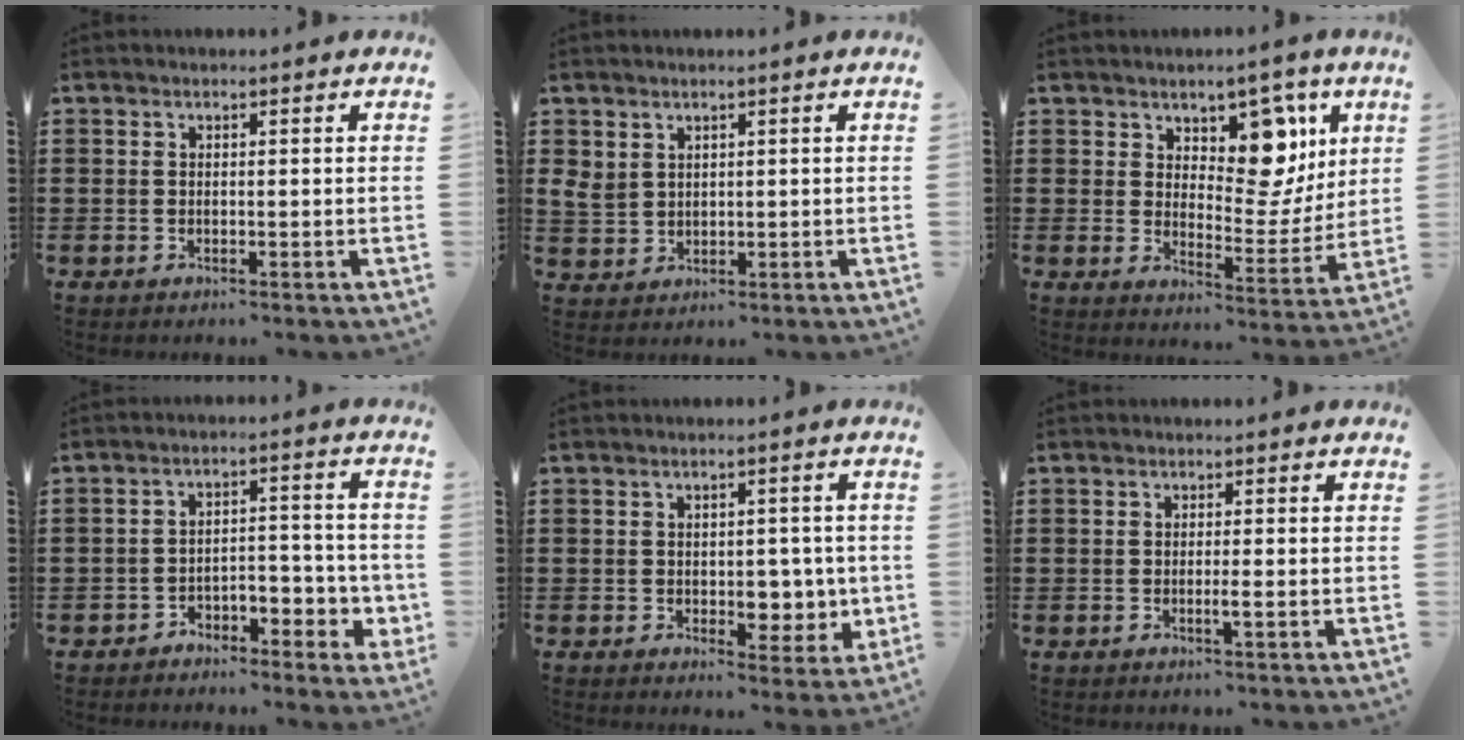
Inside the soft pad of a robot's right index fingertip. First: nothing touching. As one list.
[{"total": 3.1, "force": [1.7, 2.4, 1.1], "torque": [-0.039, 0.006, 0.031]}, {"total": 9.6, "force": [5.5, 5.7, 5.5], "torque": [-0.085, -0.031, 0.092]}, {"total": 4.0, "force": [-2.7, 2.3, 1.8], "torque": [-0.035, 0.010, -0.053]}, {"total": 4.8, "force": [-0.2, 3.6, 3.2], "torque": [-0.034, -0.003, -0.010]}, {"total": 1.4, "force": [-0.5, -0.1, 1.3], "torque": [-0.022, -0.004, -0.009]}]